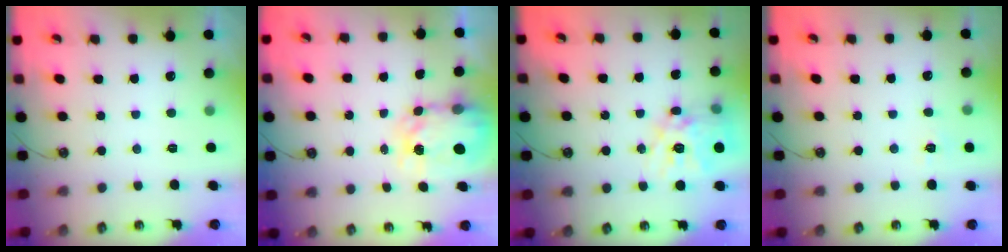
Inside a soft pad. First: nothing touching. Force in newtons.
{"total": 5.4, "press": 5.4, "slide": 0.6}
{"total": 15.8, "press": 15.7, "slide": 1.6}
{"total": 4.8, "press": 4.7, "slide": 0.5}